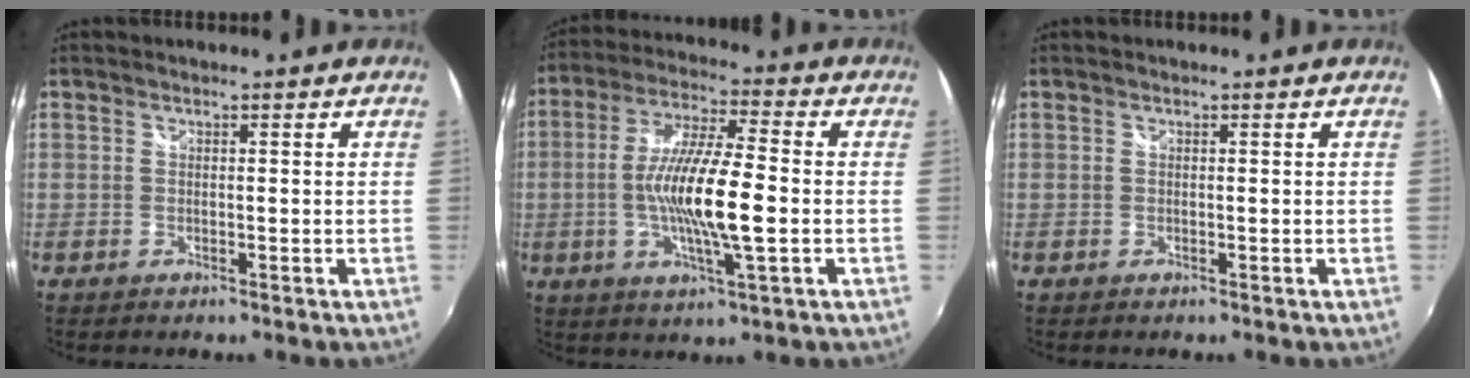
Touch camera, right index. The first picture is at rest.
{"total": 13.7, "force": [-2.1, 2.1, 13.4], "torque": [-0.256, -0.005, -0.042]}
{"total": 0.0}